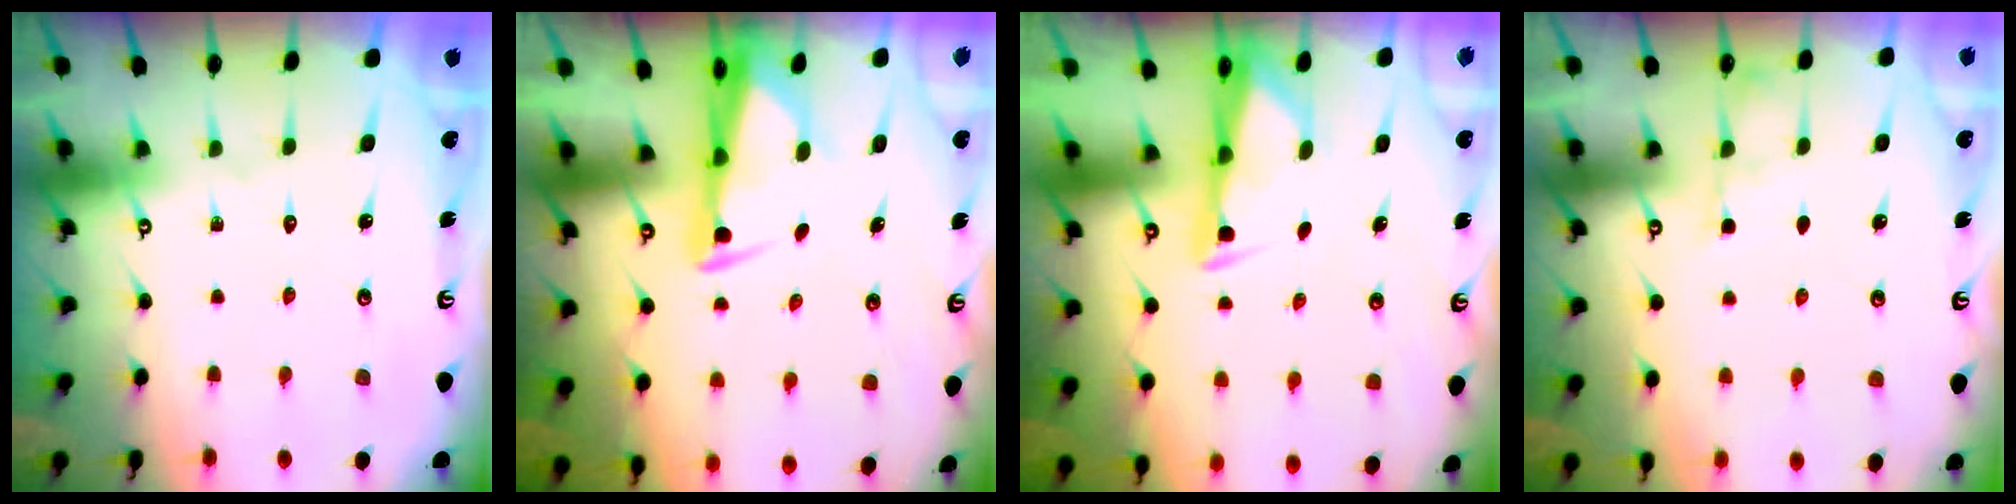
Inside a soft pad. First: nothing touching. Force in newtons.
{"total": 2.8, "press": 2.6, "slide": 1.0}
{"total": 2.8, "press": 2.8, "slide": 0.4}
{"total": 2.2, "press": 2.2, "slide": 0.3}